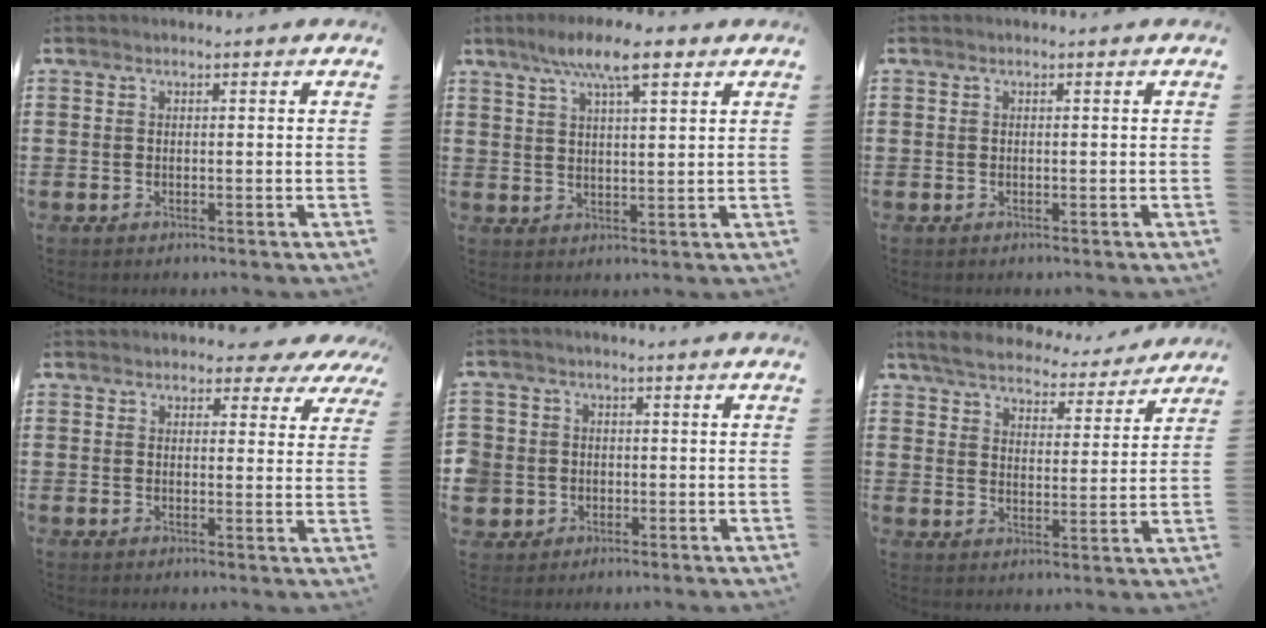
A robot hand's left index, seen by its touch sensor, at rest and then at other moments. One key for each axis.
{"total": 8.2, "fx": 5.4, "fy": 1.8, "fz": 5.9, "tx": -0.111, "ty": -0.004, "tz": 0.091}
{"total": 0.0}
{"total": 3.5, "fx": 3.0, "fy": 1.5, "fz": 1.2, "tx": -0.019, "ty": -0.007, "tz": 0.050}
{"total": 3.8, "fx": -0.6, "fy": 3.8, "fz": 0.1, "tx": -0.036, "ty": 0.004, "tz": -0.020}
{"total": 5.8, "fx": 5.5, "fy": 0.8, "fz": 1.3, "tx": -0.054, "ty": -0.033, "tz": 0.096}